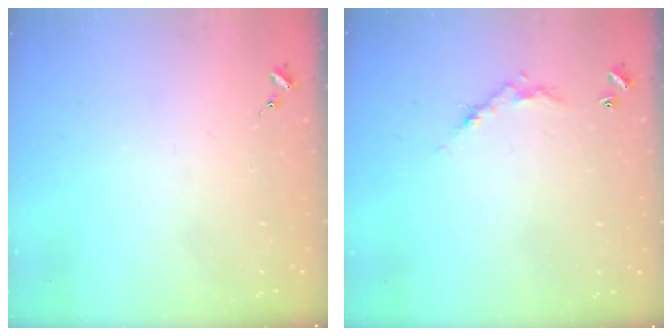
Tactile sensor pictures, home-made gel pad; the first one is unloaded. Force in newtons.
{"total": 5.2, "press": 5.2, "slide": 0.3}